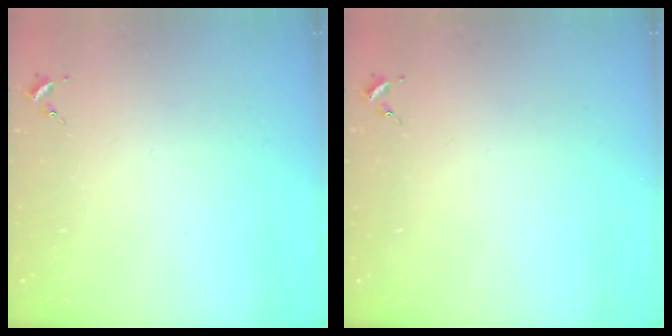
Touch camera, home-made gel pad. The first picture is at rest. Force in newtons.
{"total": 0.0}